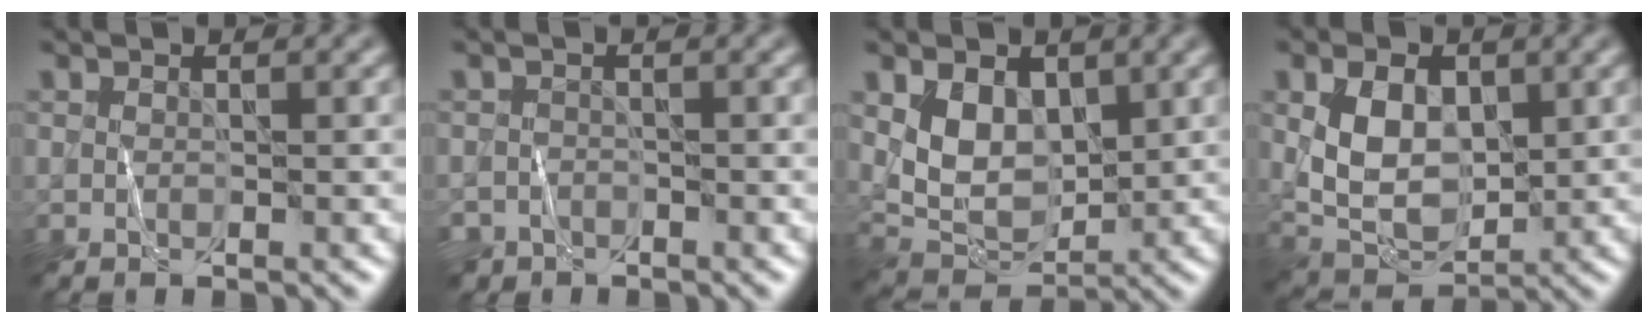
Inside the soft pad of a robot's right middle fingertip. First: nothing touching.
{"total": 2.2, "force": [-1.8, 1.3, -0.1], "torque": [0.012, 0.003, -0.033]}
{"total": 4.9, "force": [1.4, 3.4, 3.2], "torque": [-0.065, -0.012, 0.031]}
{"total": 6.2, "force": [0.9, 4.1, 4.5], "torque": [-0.090, -0.004, 0.020]}